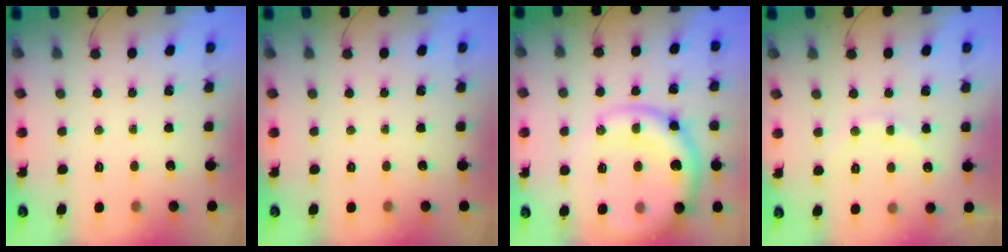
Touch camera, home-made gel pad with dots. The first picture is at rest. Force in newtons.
{"total": 0.0}
{"total": 15.8, "press": 15.6, "slide": 2.6}
{"total": 9.2, "press": 9.1, "slide": 1.5}